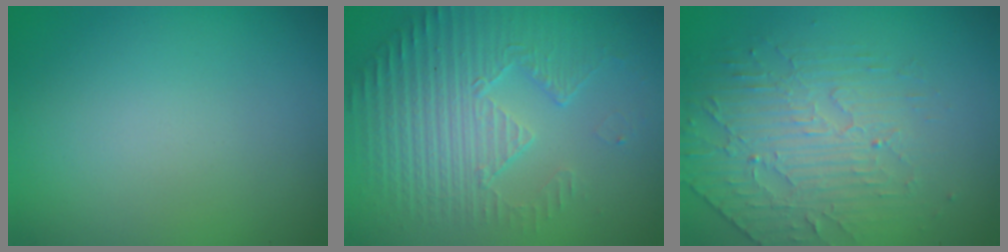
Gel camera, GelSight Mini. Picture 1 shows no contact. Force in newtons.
{"total": 5.4, "press": 3.7, "slide": 3.9}
{"total": 4.7, "press": 3.4, "slide": 3.2}